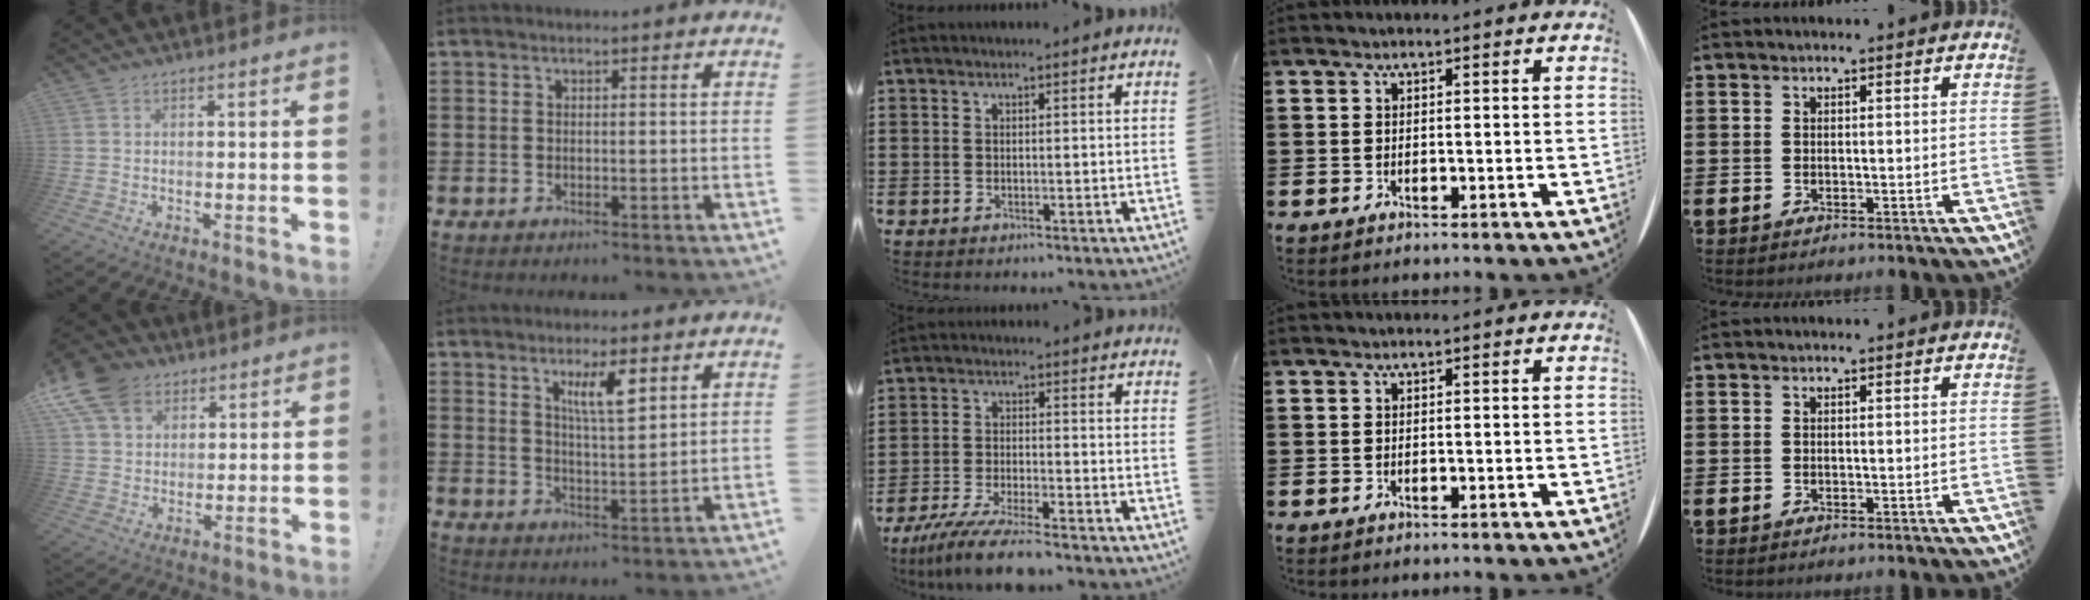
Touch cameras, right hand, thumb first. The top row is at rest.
{"thumb": {"total": 12.7, "force": [7.0, 9.0, 5.5], "torque": [-0.098, -0.038, 0.139]}, "index": {"total": 5.8, "force": [3.1, 1.4, 4.6], "torque": [-0.091, 0.004, 0.051]}, "middle": {"total": 7.1, "force": [-6.3, 0.1, 3.3], "torque": [-0.073, -0.011, -0.119]}}